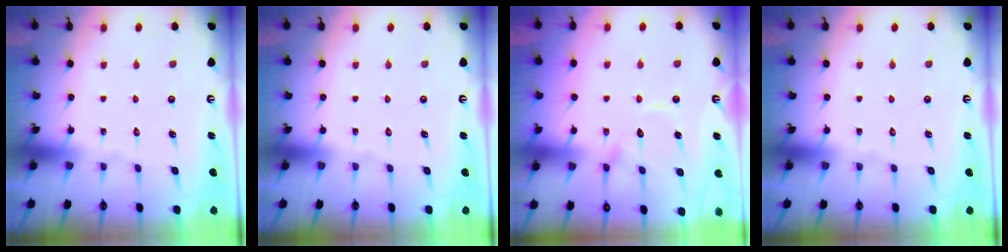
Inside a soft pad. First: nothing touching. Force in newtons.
{"total": 0.0}
{"total": 11.6, "press": 11.5, "slide": 1.1}
{"total": 0.0}